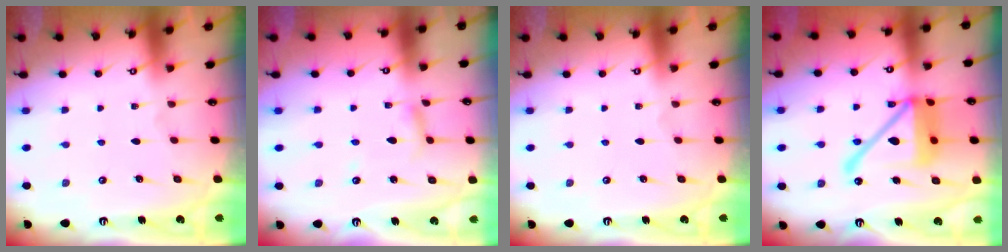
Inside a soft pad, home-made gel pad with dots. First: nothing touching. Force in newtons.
{"total": 4.2, "press": 4.2, "slide": 0.3}
{"total": 0.0}
{"total": 18.5, "press": 18.3, "slide": 2.7}